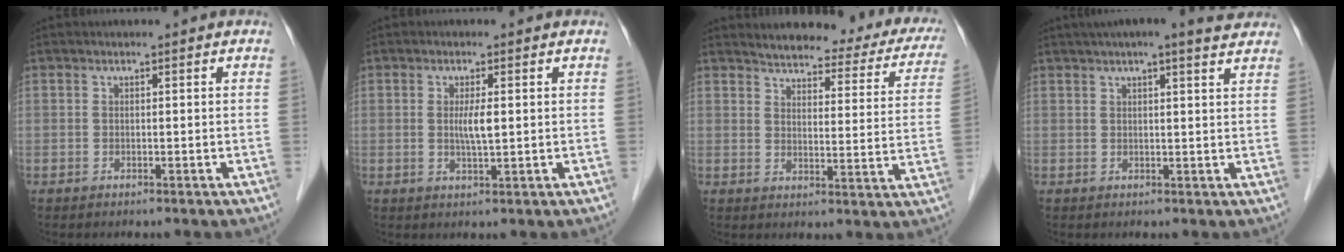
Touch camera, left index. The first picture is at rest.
{"total": 2.9, "force": [0.3, 0.2, 2.8], "torque": [-0.056, -0.003, 0.006]}
{"total": 20.4, "force": [18.0, 5.3, 8.1], "torque": [-0.086, -0.025, 0.198]}
{"total": 10.4, "force": [8.6, 1.2, 5.7], "torque": [-0.081, 0.027, 0.099]}